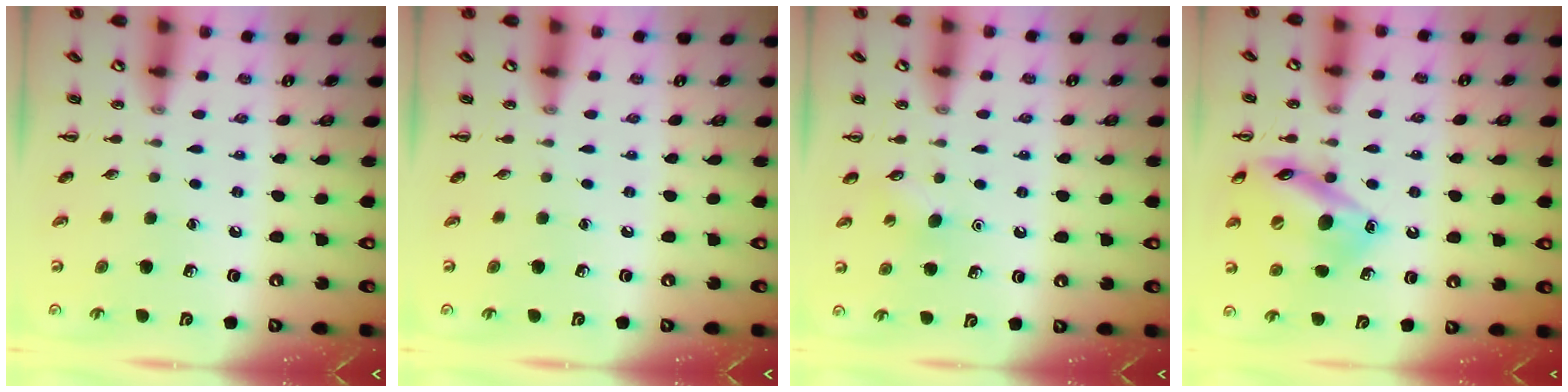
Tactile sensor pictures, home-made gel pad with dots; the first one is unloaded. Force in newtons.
{"total": 0.0}
{"total": 2.9, "press": 2.8, "slide": 0.7}
{"total": 16.3, "press": 16.2, "slide": 2.3}